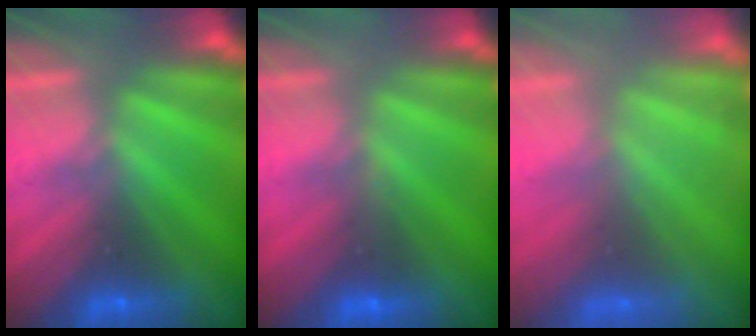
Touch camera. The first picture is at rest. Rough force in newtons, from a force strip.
{"total": 2.9}
{"total": 5.8}